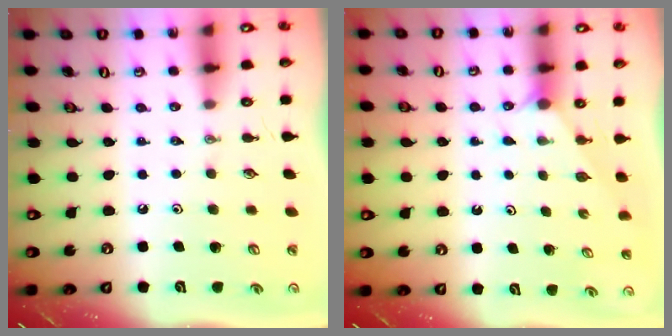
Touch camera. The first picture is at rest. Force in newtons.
{"total": 1.1, "press": 1.1, "slide": 0.2}